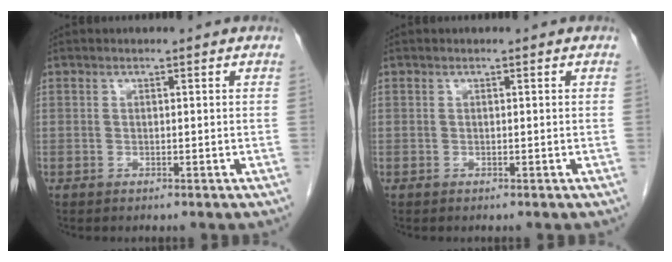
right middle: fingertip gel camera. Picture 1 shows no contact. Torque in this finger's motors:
{"motor_torque": [-0.31, 0.12, -0.01, -0.01]}